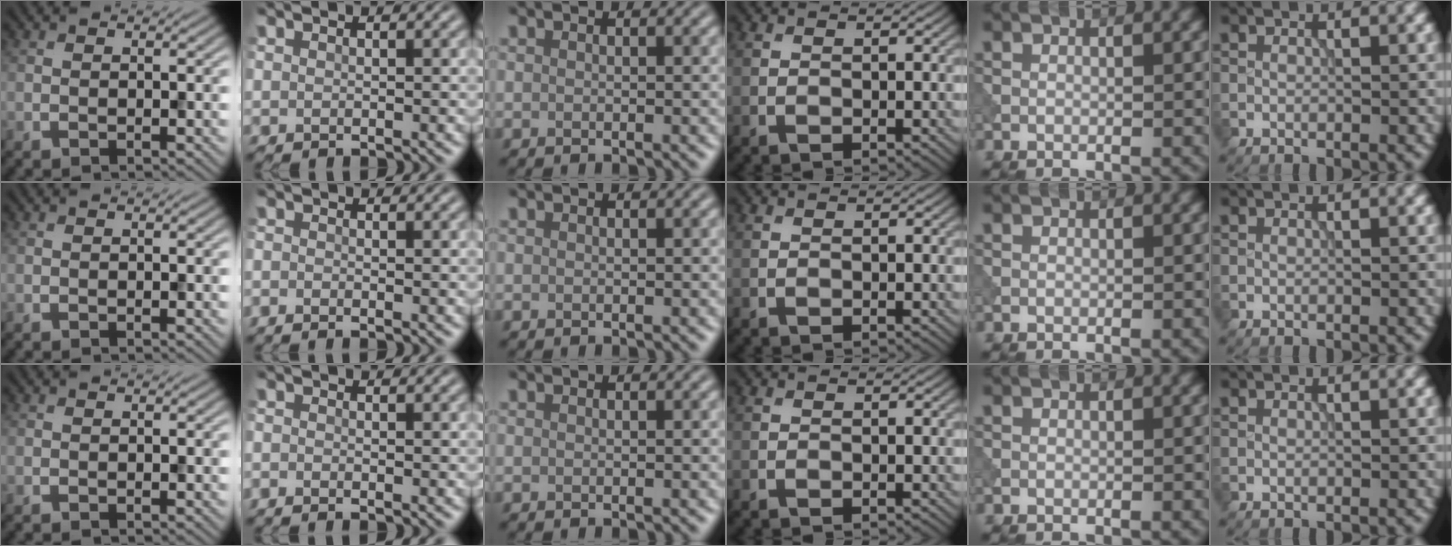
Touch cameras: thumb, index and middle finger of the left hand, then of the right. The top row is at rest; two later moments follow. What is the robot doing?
{"motion": "press", "object": "tv remote"}